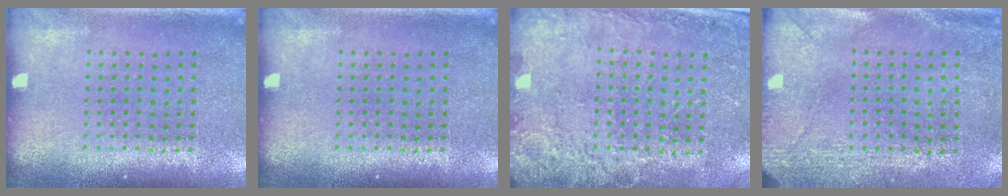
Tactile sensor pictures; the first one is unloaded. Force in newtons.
{"total": 0.0}
{"total": 2.5, "press": 2.3, "slide": 0.8}
{"total": 3.0, "press": 2.3, "slide": 1.9}